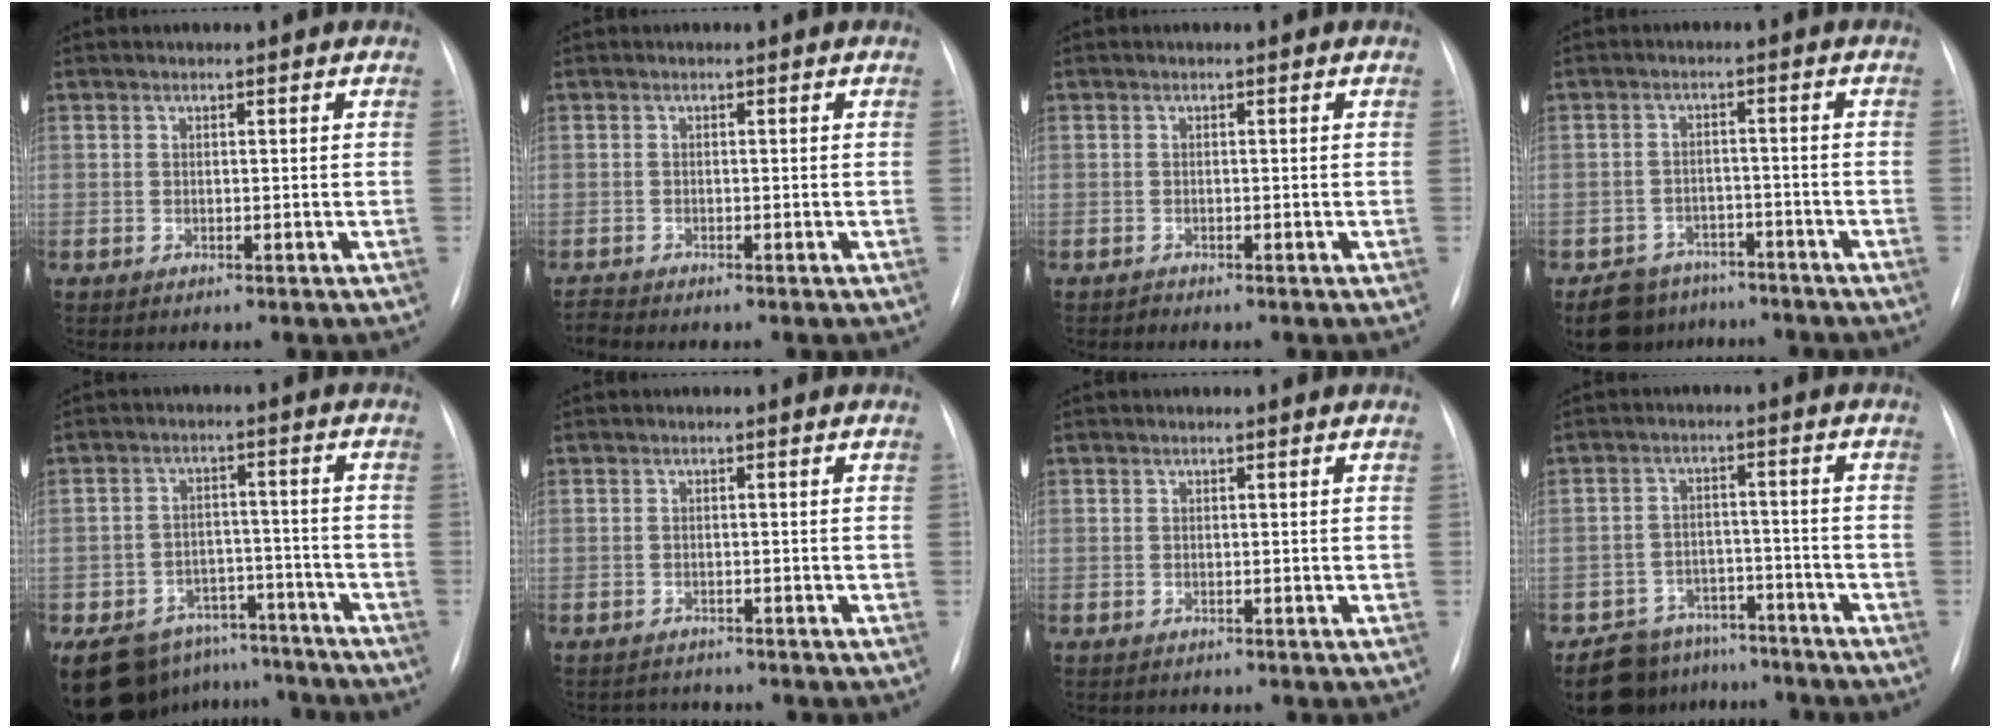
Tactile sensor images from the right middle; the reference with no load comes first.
{"total": 1.0, "force": [-0.9, -0.3, -0.1], "torque": [-0.002, -0.009, -0.020]}
{"total": 0.0}
{"total": 6.9, "force": [-5.6, 4.0, 0.7], "torque": [0.000, 0.014, -0.086]}
{"total": 15.3, "force": [-12.5, 7.9, 3.9], "torque": [-0.070, 0.026, -0.174]}
{"total": 2.5, "force": [-2.4, 0.7, -0.4], "torque": [0.004, -0.007, -0.034]}
{"total": 0.8, "force": [-0.6, 0.5, -0.1], "torque": [-0.009, 0.001, -0.009]}
{"total": 8.9, "force": [-7.7, 4.6, 0.4], "torque": [0.005, 0.025, -0.115]}